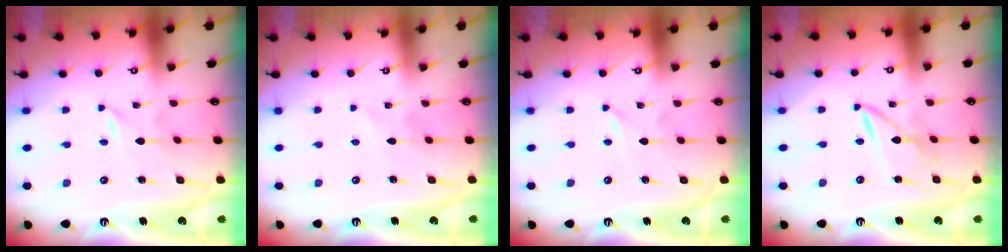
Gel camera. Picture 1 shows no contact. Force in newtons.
{"total": 2.4, "press": 2.4, "slide": 0.3}
{"total": 0.0}
{"total": 5.3, "press": 5.3, "slide": 0.5}